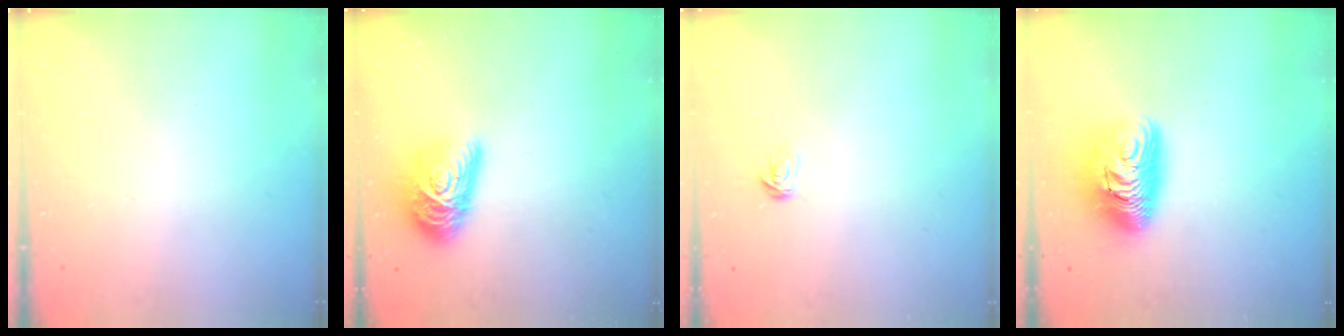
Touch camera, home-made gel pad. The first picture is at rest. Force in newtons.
{"total": 14.9, "press": 14.9, "slide": 0.7}
{"total": 2.3, "press": 2.3, "slide": 0.1}
{"total": 12.0, "press": 11.9, "slide": 1.2}